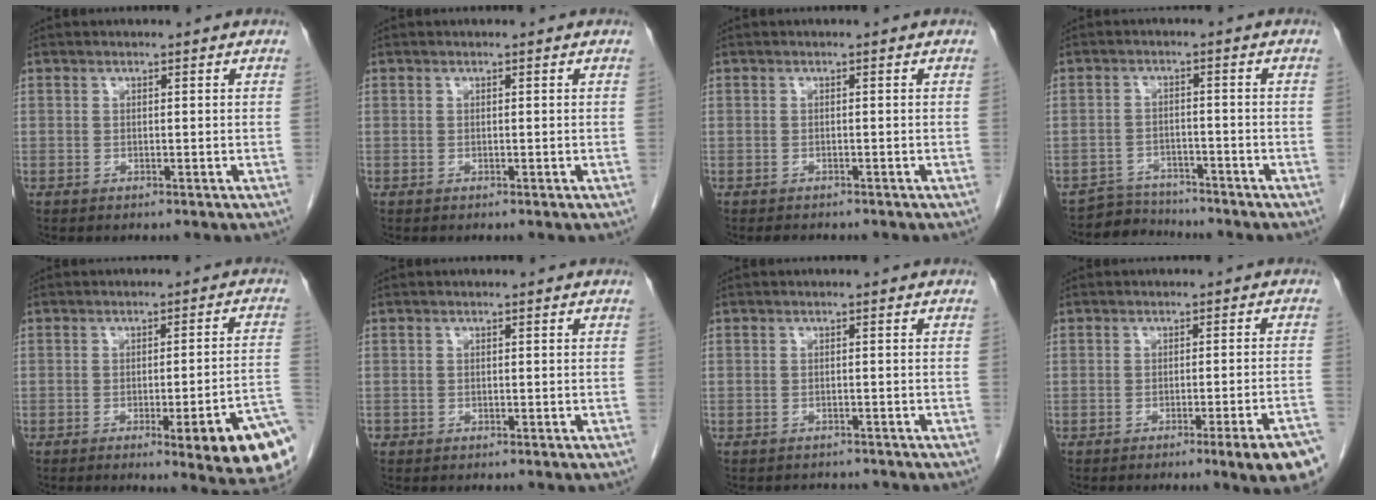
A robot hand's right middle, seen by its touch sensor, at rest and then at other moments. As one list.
[{"total": 0.0}, {"total": 1.8, "force": [-1.5, 0.7, 0.6], "torque": [-0.010, -0.003, -0.016]}, {"total": 4.4, "force": [-4.2, 1.0, -1.1], "torque": [0.020, 0.001, -0.070]}, {"total": 13.7, "force": [-6.4, 0.6, 12.1], "torque": [-0.068, 0.002, -0.072]}, {"total": 0.5, "force": [-0.3, 0.4, 0.1], "torque": [-0.003, 0.003, -0.006]}, {"total": 2.7, "force": [-2.5, 1.0, 0.2], "torque": [-0.001, -0.002, -0.032]}, {"total": 8.1, "force": [-5.3, -0.8, 6.1], "torque": [-0.056, -0.007, -0.071]}]